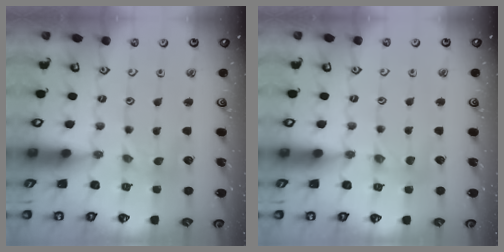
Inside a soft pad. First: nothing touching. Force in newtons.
{"total": 1.0, "press": 1.0, "slide": 0.2}